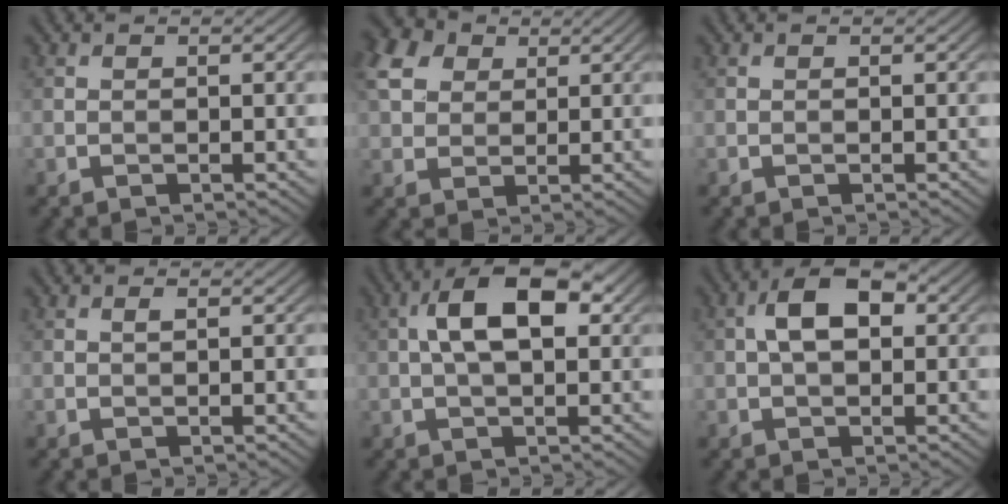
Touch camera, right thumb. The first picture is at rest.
{"total": 7.6, "force": [3.2, 5.4, 4.3], "torque": [-0.132, 0.025, 0.060]}
{"total": 0.0}
{"total": 0.6, "force": [0.3, 0.1, 0.5], "torque": [-0.011, 0.002, 0.006]}
{"total": 8.5, "force": [1.7, 4.0, 7.4], "torque": [-0.131, 0.021, 0.019]}
{"total": 6.0, "force": [1.0, 3.4, 4.9], "torque": [-0.089, 0.010, 0.011]}